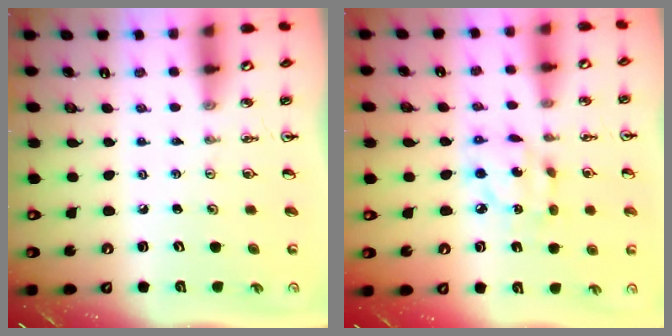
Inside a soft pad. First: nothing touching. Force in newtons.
{"total": 8.6, "press": 8.5, "slide": 0.4}